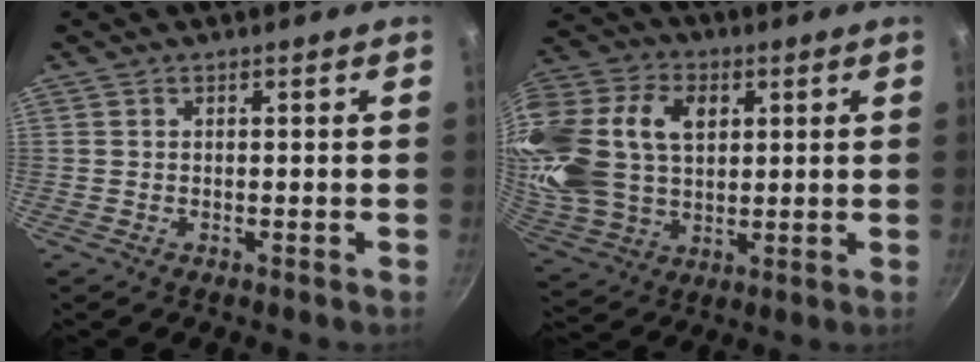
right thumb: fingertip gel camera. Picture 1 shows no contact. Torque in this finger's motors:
{"motor_torque": [2.23, 2.77, 1.32, -0.20, 0.31]}